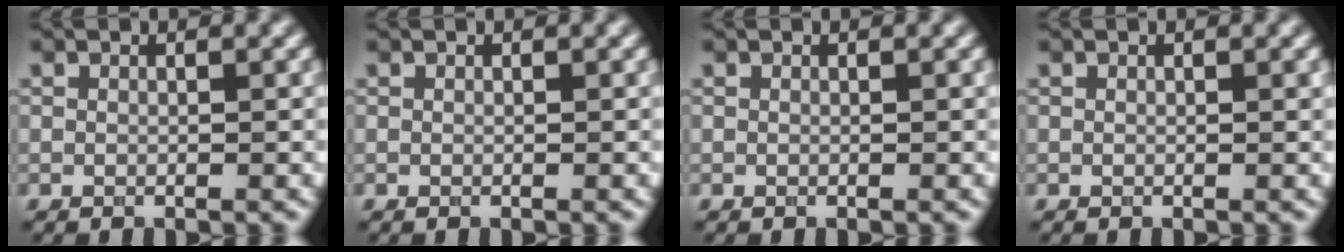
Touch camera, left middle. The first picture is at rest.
{"total": 0.0}
{"total": 0.0}
{"total": 0.0}